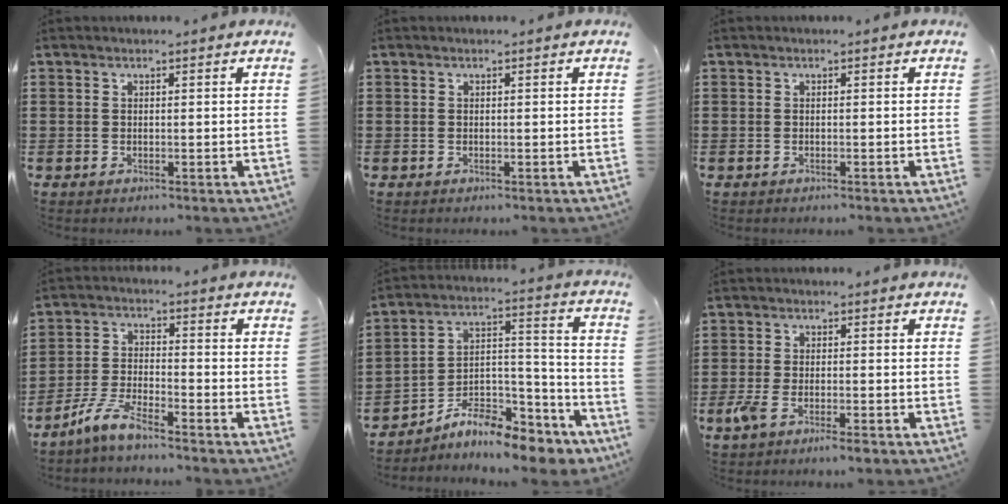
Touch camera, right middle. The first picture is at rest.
{"total": 0.0}
{"total": 0.0}
{"total": 6.4, "force": [-5.4, 0.7, 3.5], "torque": [-0.090, -0.008, -0.109]}
{"total": 8.8, "force": [-7.9, 2.2, 3.3], "torque": [-0.054, 0.016, -0.154]}
{"total": 4.0, "force": [-2.5, 0.8, 3.1], "torque": [-0.068, -0.006, -0.049]}